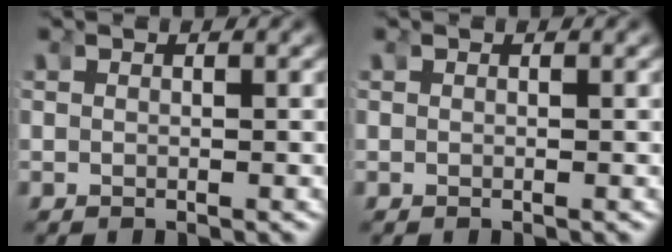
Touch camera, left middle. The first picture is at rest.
{"total": 0.0}